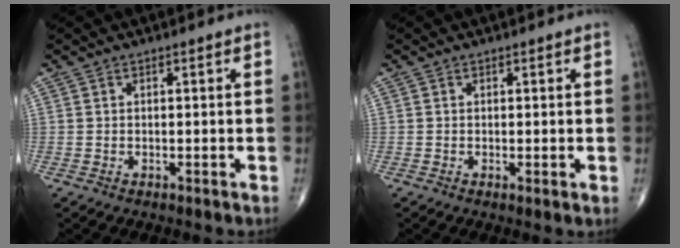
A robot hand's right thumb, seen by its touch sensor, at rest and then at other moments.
{"total": 0.9, "force": [0.1, 0.1, 0.9], "torque": [-0.017, -0.004, -0.002]}